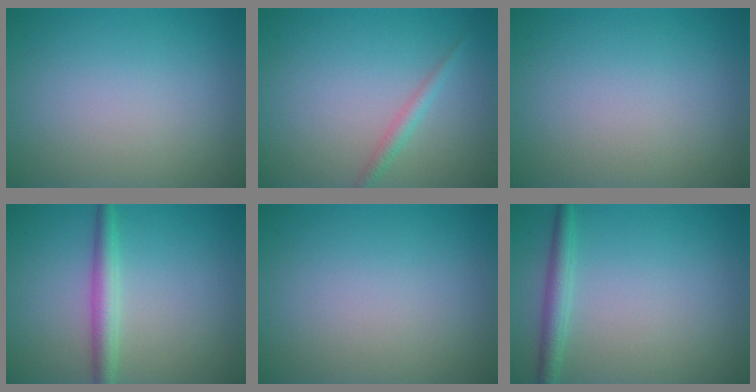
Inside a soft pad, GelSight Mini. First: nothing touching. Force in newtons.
{"total": 1.4, "press": 1.4, "slide": 0.0}
{"total": 0.0}
{"total": 2.7, "press": 2.7, "slide": 0.1}
{"total": 0.0}
{"total": 2.2, "press": 2.2, "slide": 0.1}